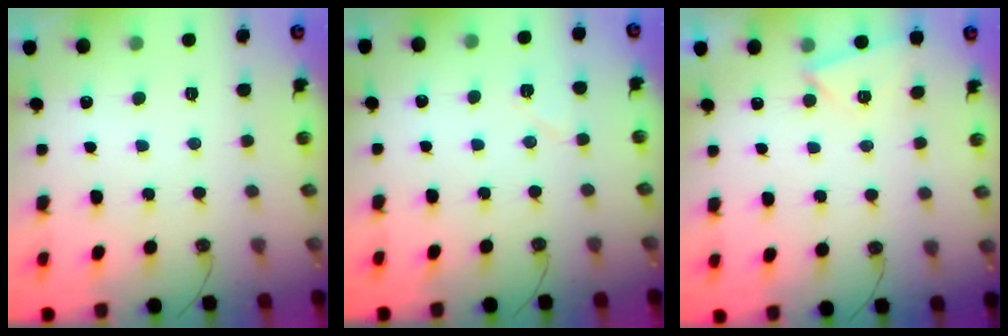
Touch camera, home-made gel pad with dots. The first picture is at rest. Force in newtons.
{"total": 5.9, "press": 5.2, "slide": 2.8}
{"total": 3.0, "press": 2.5, "slide": 1.7}